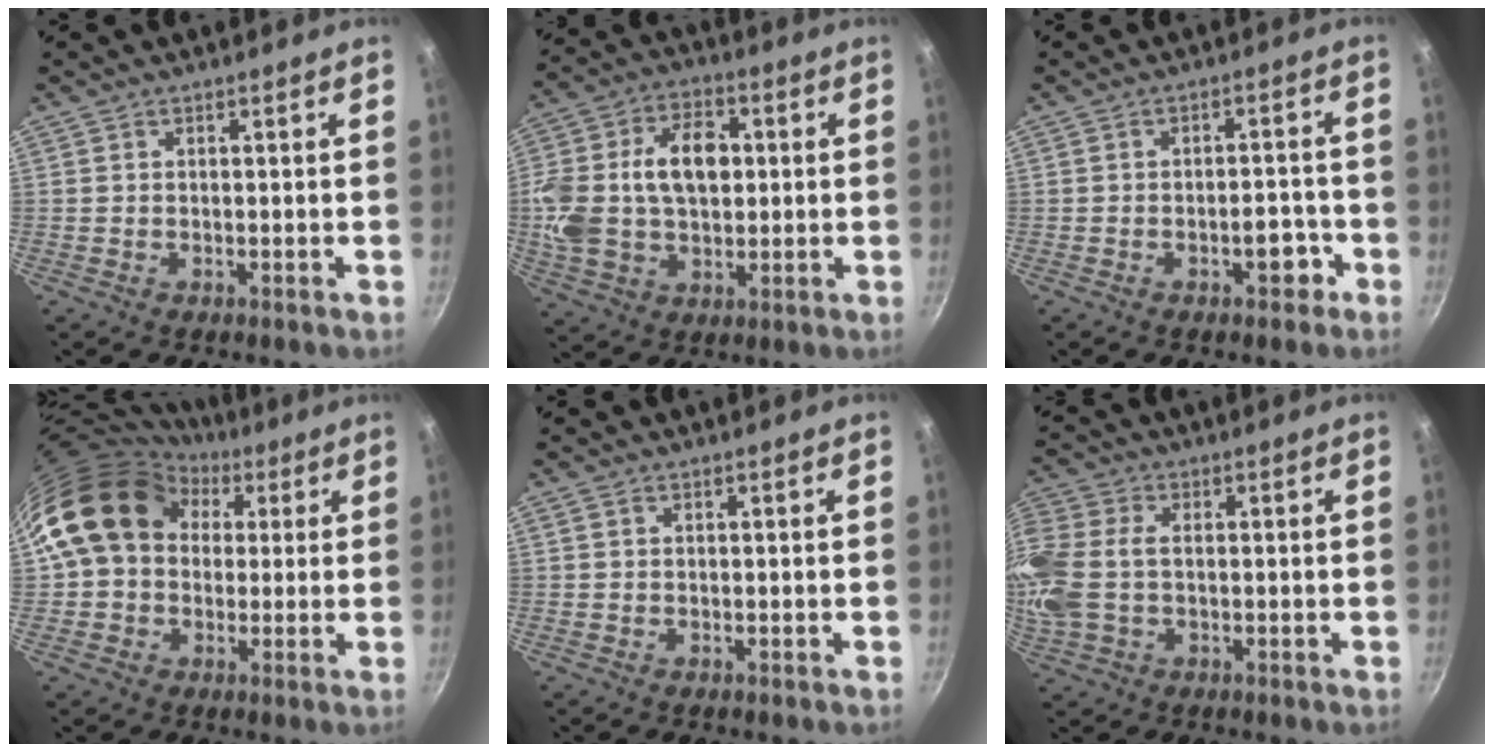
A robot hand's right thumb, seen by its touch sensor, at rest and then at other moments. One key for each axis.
{"total": 21.7, "fx": 2.6, "fy": 14.7, "fz": 15.7, "tx": -0.289, "ty": 0.026, "tz": 0.043}
{"total": 4.6, "fx": -2.3, "fy": 2.3, "fz": 3.2, "tx": -0.017, "ty": 0.026, "tz": -0.028}
{"total": 16.4, "fx": 4.6, "fy": 12.9, "fz": 9.0, "tx": -0.126, "ty": 0.025, "tz": 0.069}
{"total": 0.5, "fx": 0.2, "fy": 0.4, "fz": 0.3, "tx": -0.006, "ty": 0.002, "tz": 0.004}
{"total": 14.9, "fx": 0.5, "fy": 10.6, "fz": 10.4, "tx": -0.255, "ty": 0.020, "tz": 0.002}